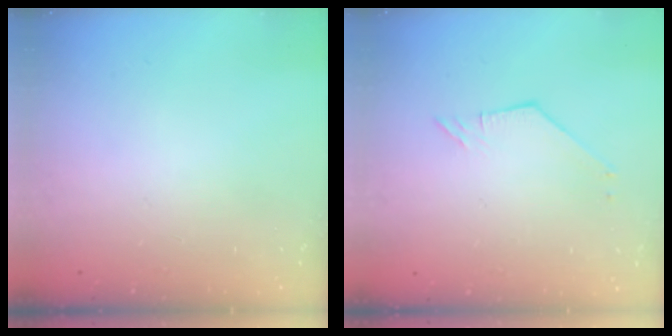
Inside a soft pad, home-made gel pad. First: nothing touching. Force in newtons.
{"total": 2.0, "press": 2.0, "slide": 0.1}